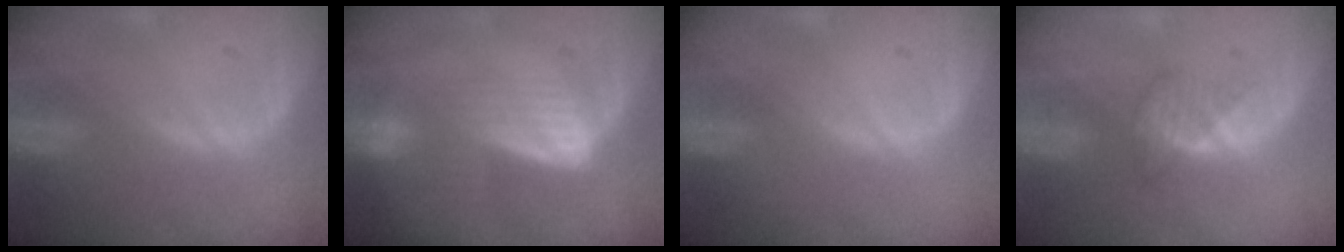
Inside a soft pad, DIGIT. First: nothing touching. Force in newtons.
{"total": 7.2, "press": 6.0, "slide": 4.0}
{"total": 0.0}
{"total": 2.6, "press": 2.6, "slide": 0.4}